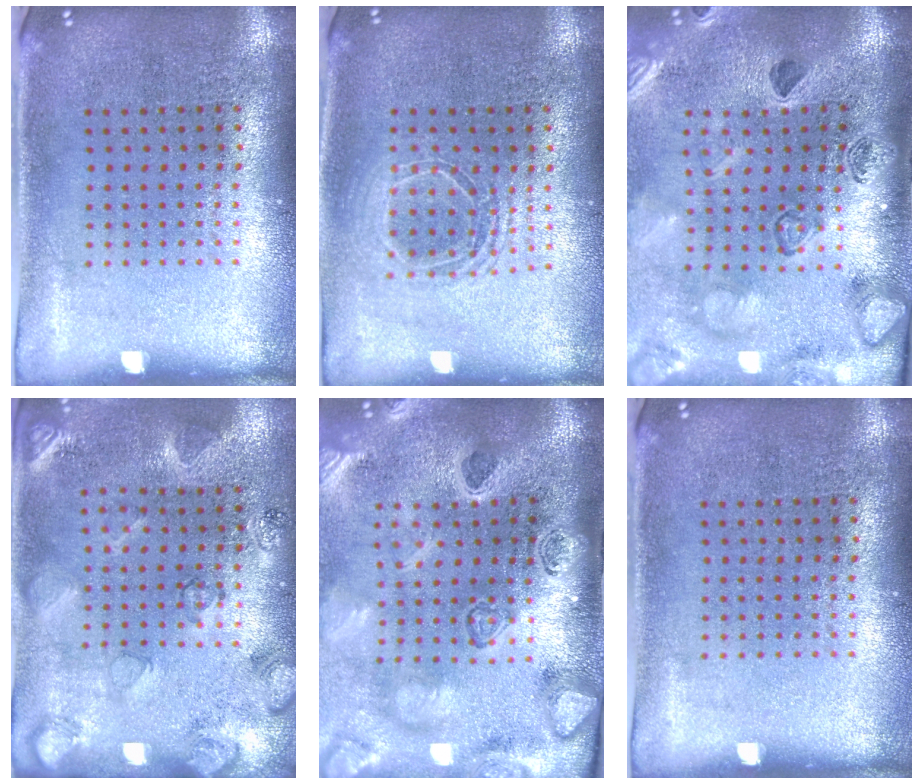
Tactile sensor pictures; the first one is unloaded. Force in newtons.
{"total": 1.7, "press": 1.4, "slide": 0.9}
{"total": 2.5, "press": 2.4, "slide": 0.8}
{"total": 2.1, "press": 1.8, "slide": 1.0}
{"total": 4.3, "press": 3.3, "slide": 2.7}
{"total": 0.0}